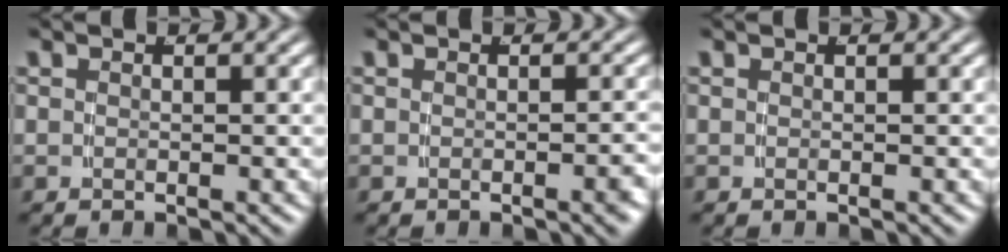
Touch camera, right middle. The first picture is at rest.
{"total": 0.9, "force": [-0.6, -0.1, 0.7], "torque": [-0.005, 0.008, -0.012]}
{"total": 0.0}